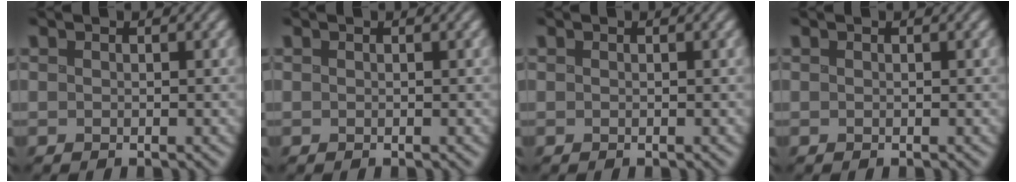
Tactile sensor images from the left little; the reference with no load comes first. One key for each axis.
{"total": 0.0}
{"total": 0.0}
{"total": 0.0}